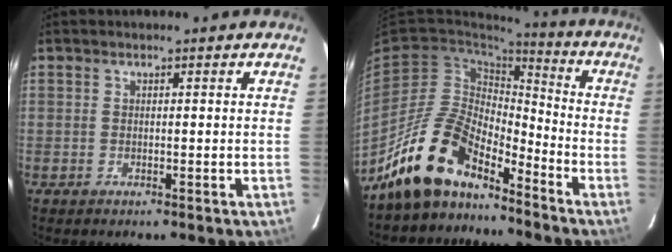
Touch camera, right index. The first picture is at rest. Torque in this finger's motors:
{"motor_torque": [0.69, -0.68, 1.05, 0.21]}